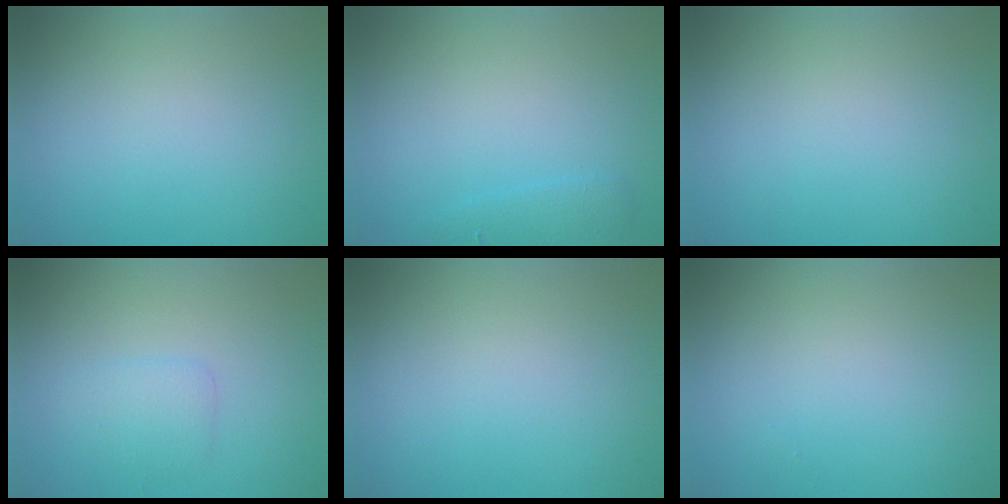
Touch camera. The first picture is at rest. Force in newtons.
{"total": 1.2, "press": 1.2, "slide": 0.1}
{"total": 0.0}
{"total": 1.6, "press": 1.6, "slide": 0.0}
{"total": 0.0}
{"total": 0.0}